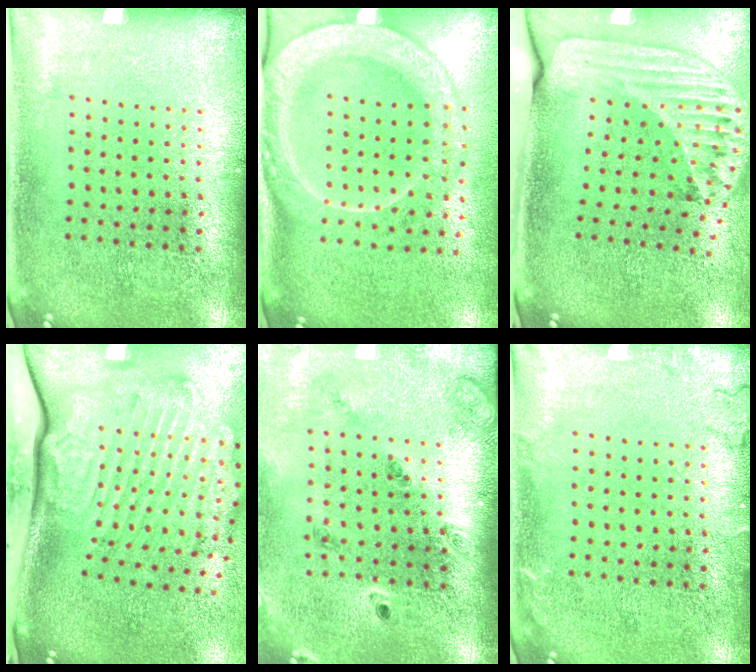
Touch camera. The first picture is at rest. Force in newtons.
{"total": 2.4, "press": 2.2, "slide": 1.1}
{"total": 2.5, "press": 1.8, "slide": 1.8}
{"total": 3.6, "press": 2.5, "slide": 2.7}
{"total": 1.7, "press": 1.6, "slide": 0.5}
{"total": 1.3, "press": 1.3, "slide": 0.3}